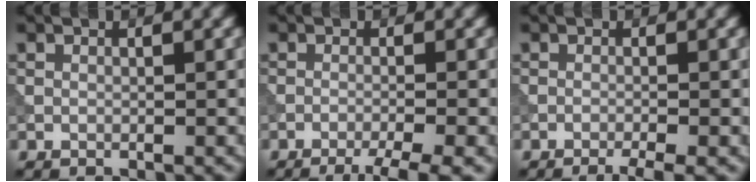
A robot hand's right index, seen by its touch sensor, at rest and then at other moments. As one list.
[{"total": 4.3, "force": [-2.8, 0.6, 3.2], "torque": [-0.042, 0.003, -0.050]}, {"total": 2.4, "force": [-1.6, 0.3, 1.8], "torque": [-0.024, 0.000, -0.030]}]